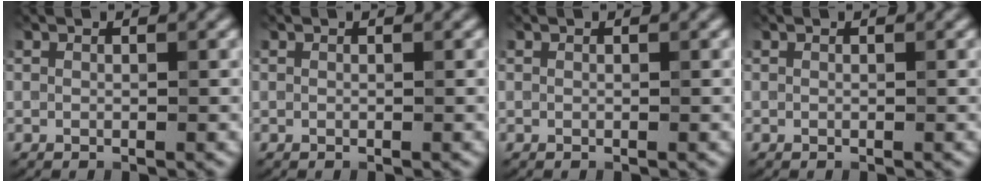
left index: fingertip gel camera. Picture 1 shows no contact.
{"total": 0.0}
{"total": 0.0}
{"total": 0.0}